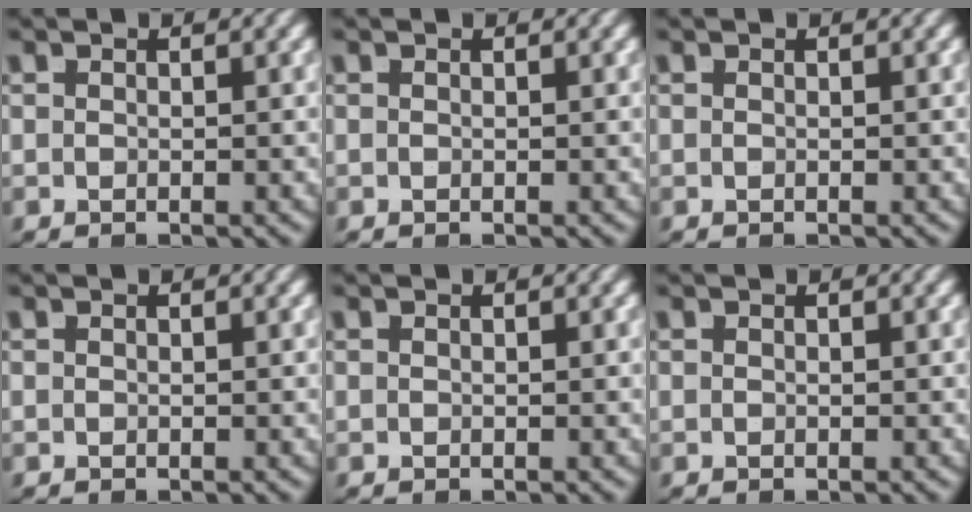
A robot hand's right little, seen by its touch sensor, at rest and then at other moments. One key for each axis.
{"total": 0.0}
{"total": 0.0}
{"total": 0.0}
{"total": 0.0}
{"total": 0.0}